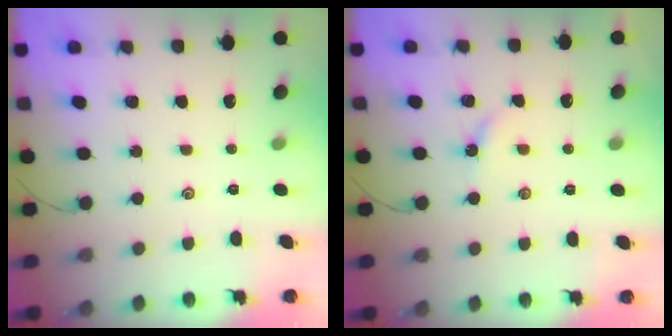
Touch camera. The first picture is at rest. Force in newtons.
{"total": 3.7, "press": 3.7, "slide": 0.4}